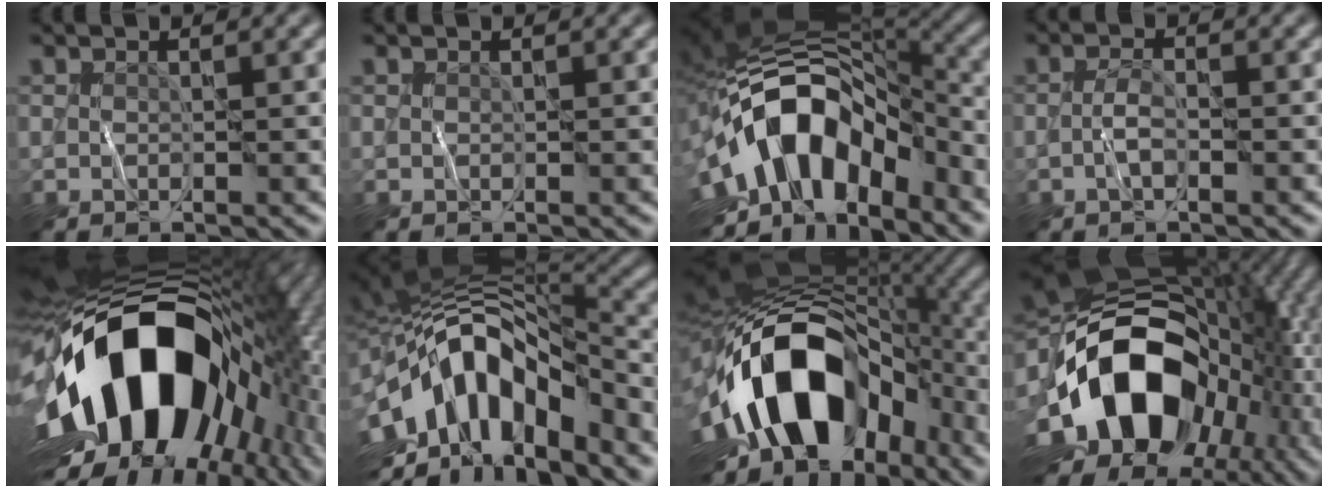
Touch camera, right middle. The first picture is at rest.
{"total": 0.0}
{"total": 13.0, "force": [-4.9, 7.5, 9.3], "torque": [-0.151, 0.011, -0.092]}
{"total": 1.5, "force": [-0.5, 0.5, 1.3], "torque": [-0.024, 0.005, -0.016]}
{"total": 19.1, "force": [-2.1, 12.3, 14.5], "torque": [-0.249, 0.000, -0.041]}
{"total": 13.3, "force": [-4.1, 6.9, 10.7], "torque": [-0.171, 0.016, -0.079]}
{"total": 17.2, "force": [-4.4, 10.9, 12.5], "torque": [-0.212, -0.007, -0.074]}
{"total": 17.7, "force": [-4.0, 12.8, 11.5], "torque": [-0.200, -0.006, -0.077]}